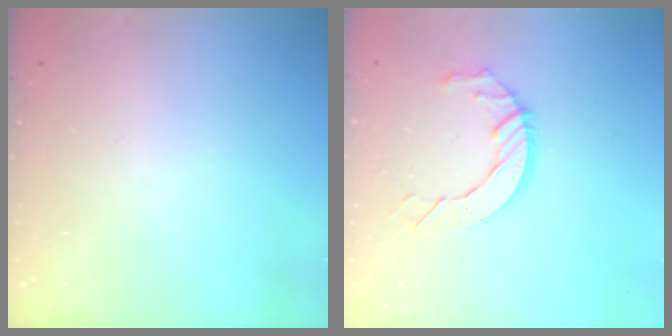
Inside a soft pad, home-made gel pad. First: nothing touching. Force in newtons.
{"total": 8.1, "press": 8.0, "slide": 0.4}